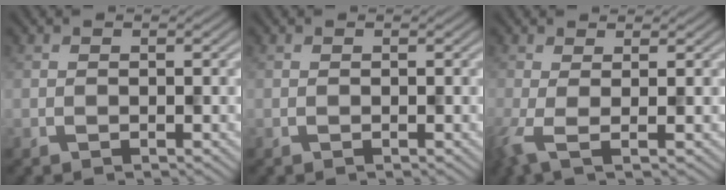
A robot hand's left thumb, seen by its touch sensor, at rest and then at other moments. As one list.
[{"total": 0.0}, {"total": 4.2, "force": [-0.6, 0.7, 4.1], "torque": [-0.077, -0.004, -0.020]}]